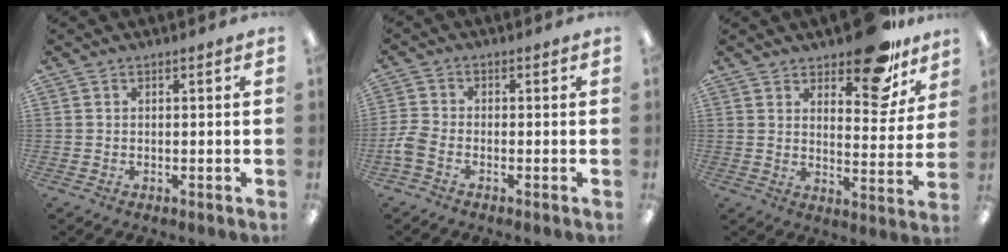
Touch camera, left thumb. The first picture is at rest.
{"total": 3.8, "force": [-1.7, 2.2, 2.5], "torque": [-0.059, 0.002, -0.034]}
{"total": 14.6, "force": [10.9, 6.0, 7.7], "torque": [-0.093, -0.072, 0.187]}